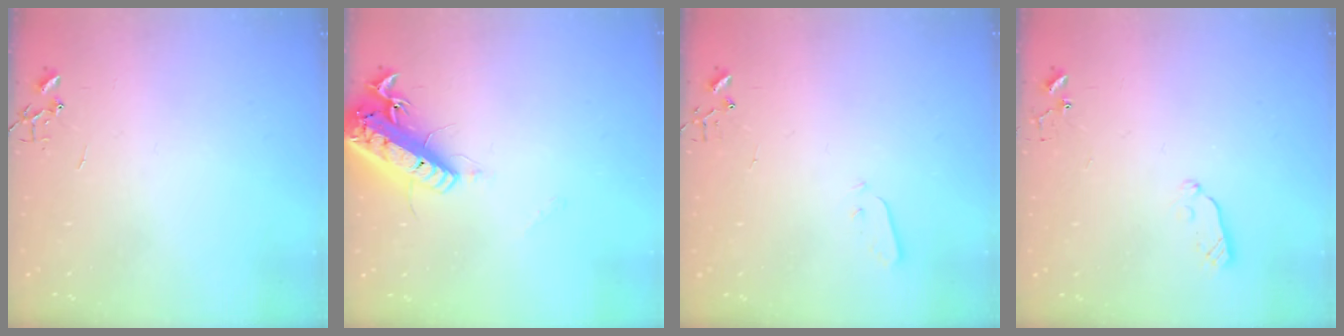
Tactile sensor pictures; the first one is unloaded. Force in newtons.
{"total": 18.1, "press": 17.7, "slide": 3.6}
{"total": 2.5, "press": 2.5, "slide": 0.4}
{"total": 3.8, "press": 3.8, "slide": 0.6}